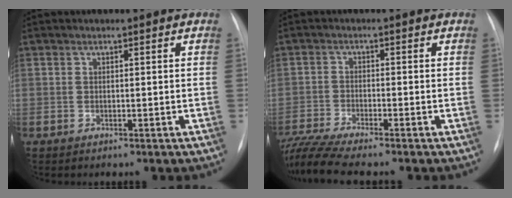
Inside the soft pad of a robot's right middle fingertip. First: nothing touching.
{"total": 7.9, "force": [-7.0, -1.1, 3.4], "torque": [-0.064, -0.019, -0.123]}